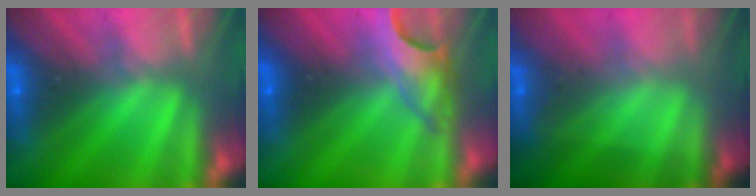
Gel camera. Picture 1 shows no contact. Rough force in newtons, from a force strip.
{"total": 4.8}
{"total": 1.5}